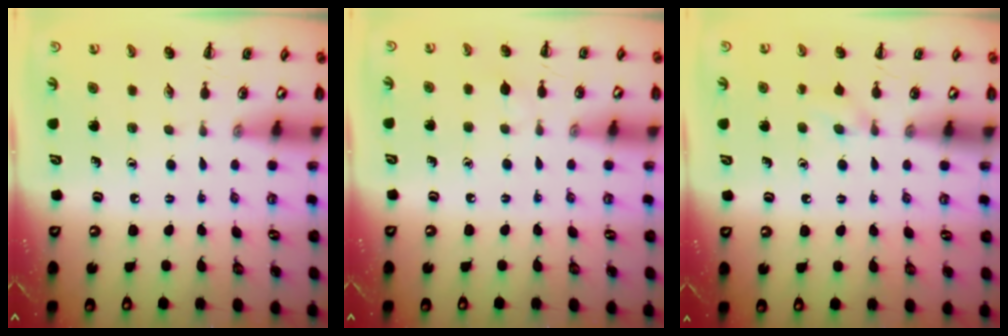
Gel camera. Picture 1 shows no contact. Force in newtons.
{"total": 2.9, "press": 2.7, "slide": 0.9}
{"total": 5.4, "press": 5.1, "slide": 1.7}